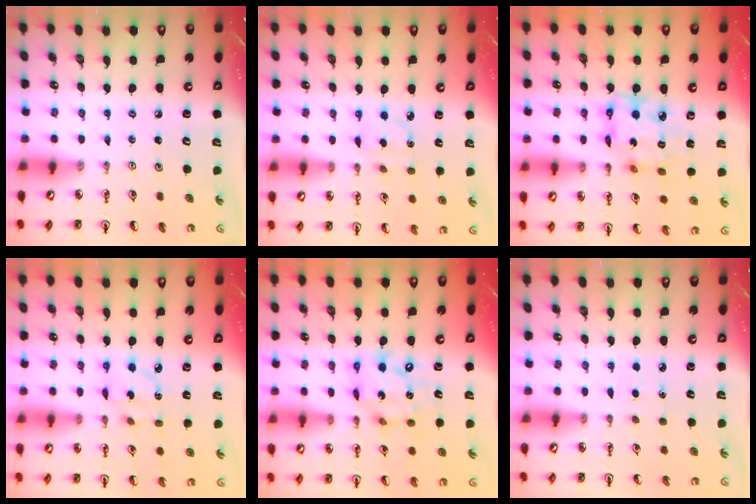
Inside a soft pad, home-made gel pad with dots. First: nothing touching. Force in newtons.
{"total": 2.4, "press": 2.2, "slide": 0.8}
{"total": 12.0, "press": 12.0, "slide": 1.1}
{"total": 3.8, "press": 3.8, "slide": 0.3}
{"total": 13.6, "press": 13.5, "slide": 1.8}
{"total": 2.9, "press": 2.9, "slide": 0.4}